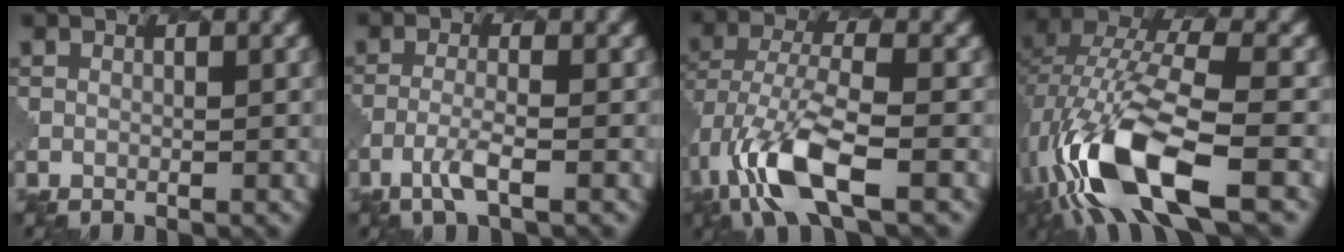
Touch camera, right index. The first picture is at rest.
{"total": 2.4, "force": [-1.4, 0.3, 2.0], "torque": [-0.044, 0.000, -0.036]}
{"total": 8.4, "force": [-3.7, 3.3, 6.8], "torque": [-0.149, -0.002, -0.076]}
{"total": 12.3, "force": [-5.4, 4.5, 10.0], "torque": [-0.216, -0.006, -0.100]}